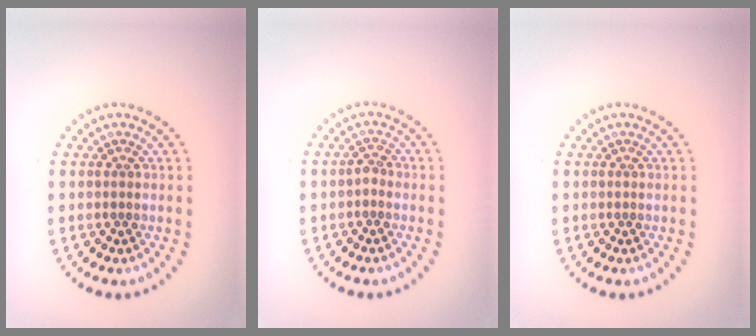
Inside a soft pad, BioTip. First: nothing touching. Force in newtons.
{"total": 0.9, "press": 0.7, "slide": 0.6}
{"total": 0.0}